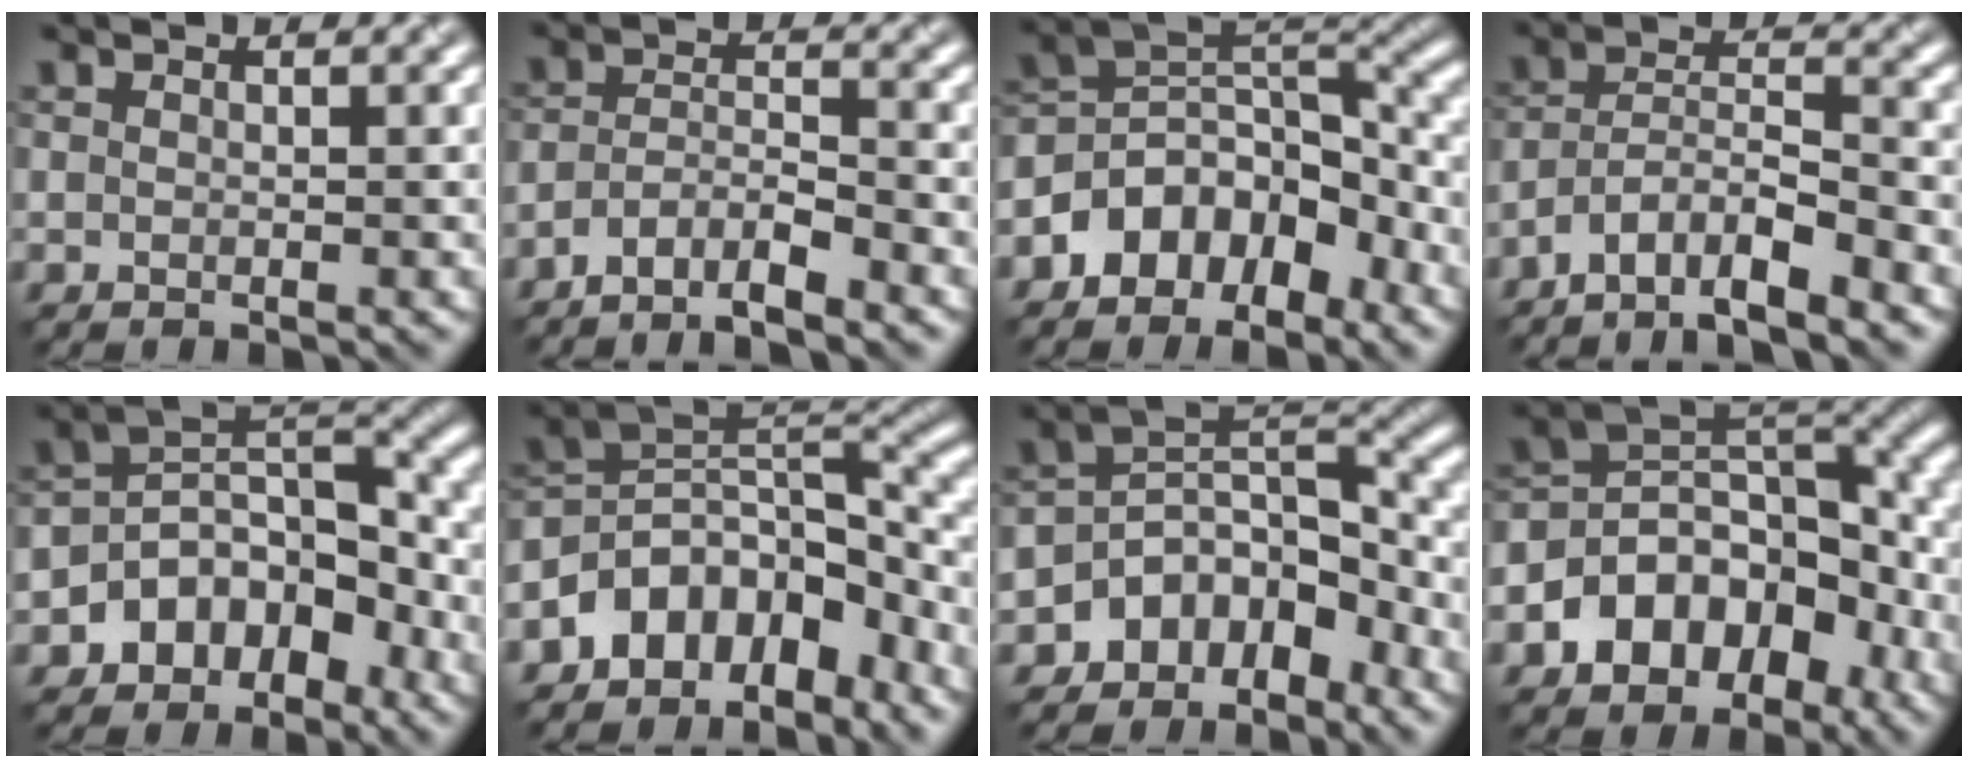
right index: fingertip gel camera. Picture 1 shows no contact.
{"total": 4.5, "force": [-3.6, 1.1, 2.5], "torque": [-0.046, 0.003, -0.071]}
{"total": 7.7, "force": [-4.2, 4.6, 4.6], "torque": [-0.058, 0.013, -0.092]}
{"total": 6.9, "force": [-5.5, 1.6, 3.8], "torque": [-0.063, 0.006, -0.103]}
{"total": 6.4, "force": [-2.9, 4.5, 3.5], "torque": [-0.035, 0.012, -0.061]}
{"total": 8.5, "force": [-5.0, 4.9, 4.8], "torque": [-0.060, 0.011, -0.103]}
{"total": 5.6, "force": [-3.4, 3.6, 2.6], "torque": [-0.020, 0.008, -0.069]}
{"total": 10.1, "force": [-3.8, 7.0, 6.3], "torque": [-0.094, 0.013, -0.072]}